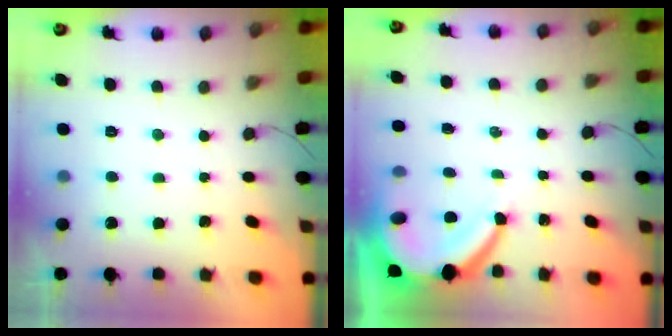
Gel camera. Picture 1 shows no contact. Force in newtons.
{"total": 7.7, "press": 7.6, "slide": 0.6}